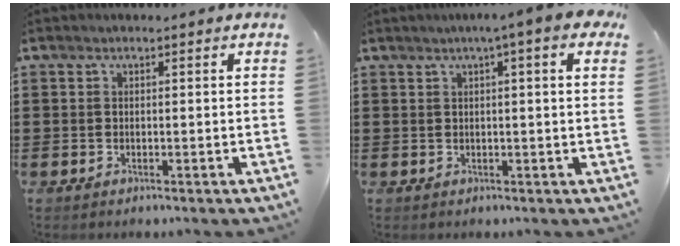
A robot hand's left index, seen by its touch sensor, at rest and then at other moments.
{"total": 3.4, "force": [1.6, -0.2, 3.0], "torque": [-0.059, 0.001, 0.027]}